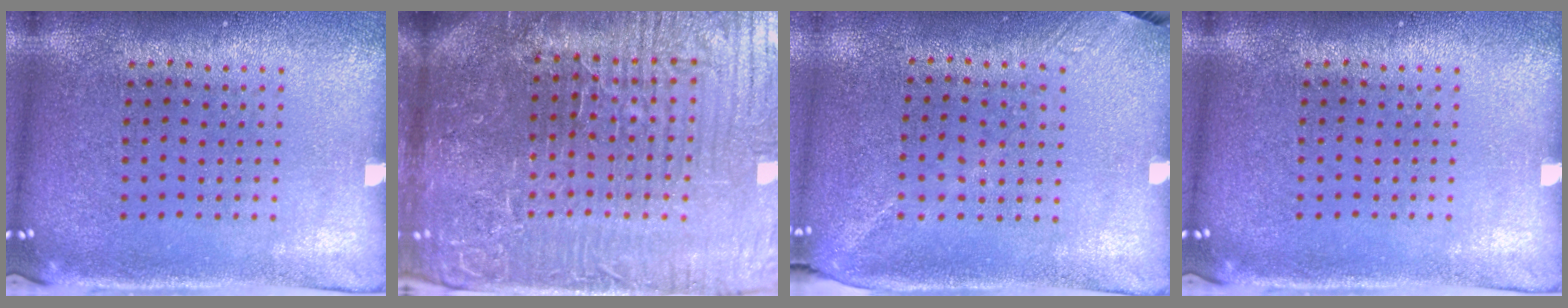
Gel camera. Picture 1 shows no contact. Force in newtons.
{"total": 6.9, "press": 6.2, "slide": 3.1}
{"total": 1.4, "press": 1.0, "slide": 0.9}
{"total": 0.0}